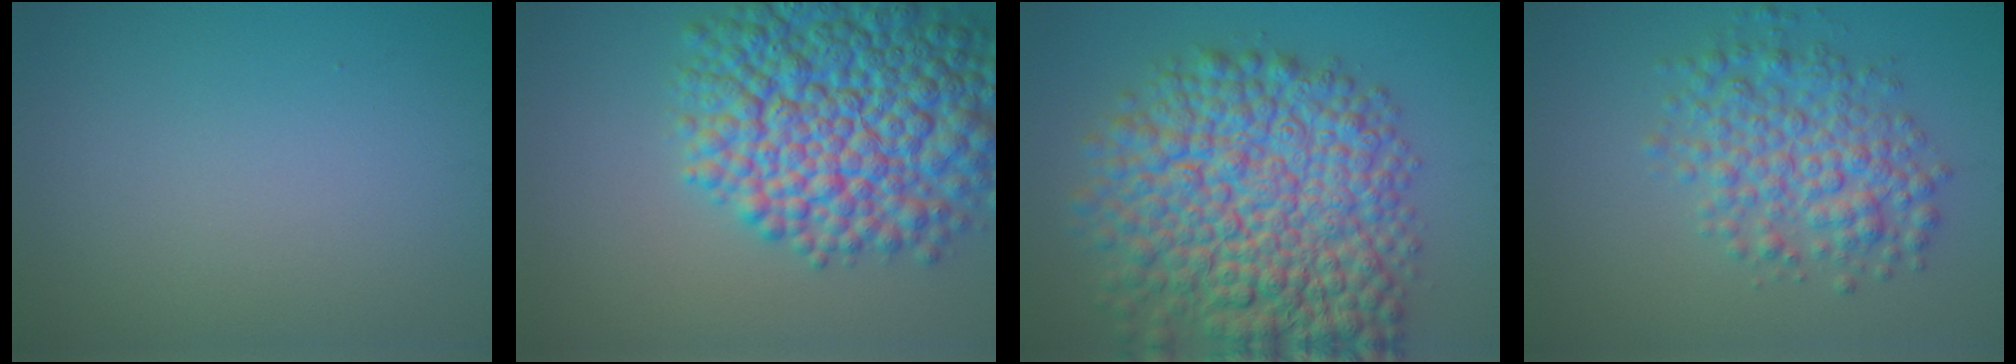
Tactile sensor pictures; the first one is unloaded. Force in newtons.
{"total": 12.2, "press": 12.2, "slide": 0.2}
{"total": 13.3, "press": 13.3, "slide": 0.5}
{"total": 5.2, "press": 5.2, "slide": 0.0}